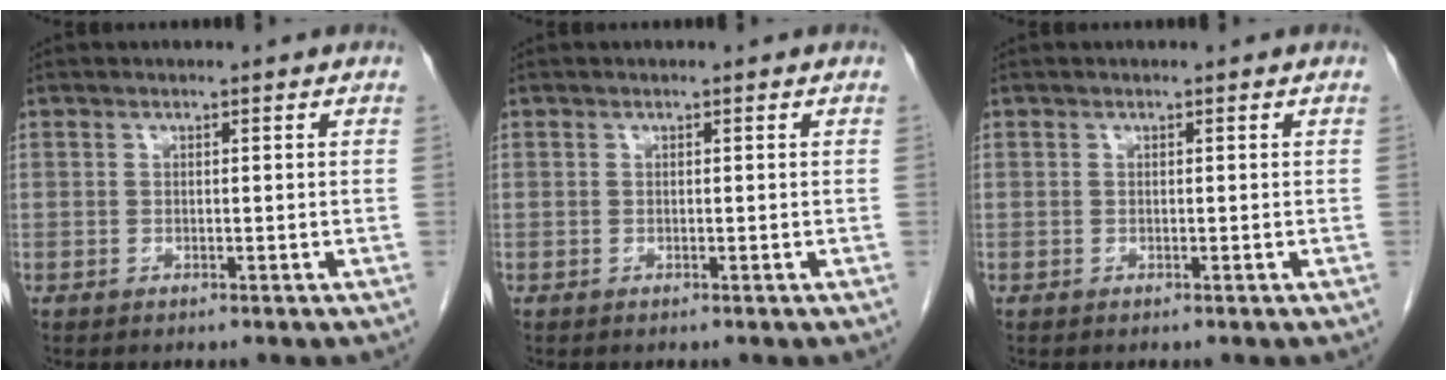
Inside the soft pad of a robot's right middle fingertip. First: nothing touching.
{"total": 0.0}
{"total": 0.0}